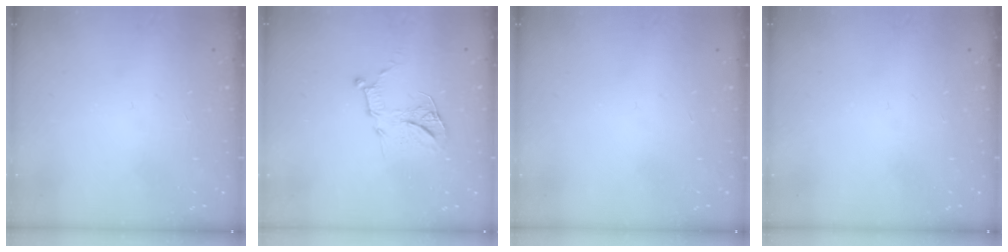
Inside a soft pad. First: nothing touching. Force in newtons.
{"total": 12.1, "press": 12.1, "slide": 0.9}
{"total": 0.0}
{"total": 0.0}